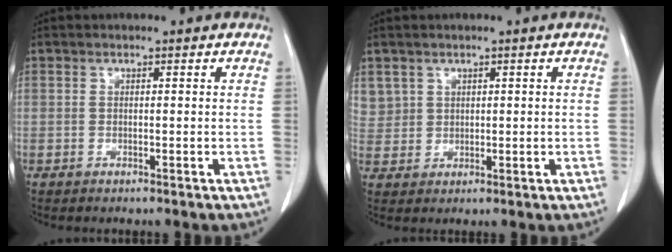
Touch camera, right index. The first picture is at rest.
{"total": 3.9, "force": [2.0, 3.3, 0.0], "torque": [0.008, 0.012, 0.044]}